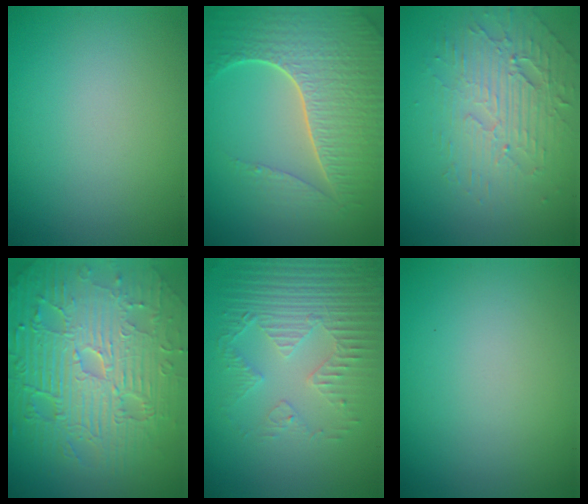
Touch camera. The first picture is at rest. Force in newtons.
{"total": 7.6, "press": 5.5, "slide": 5.2}
{"total": 3.9, "press": 3.4, "slide": 1.8}
{"total": 11.2, "press": 7.3, "slide": 8.5}
{"total": 5.2, "press": 3.5, "slide": 3.9}
{"total": 0.0}